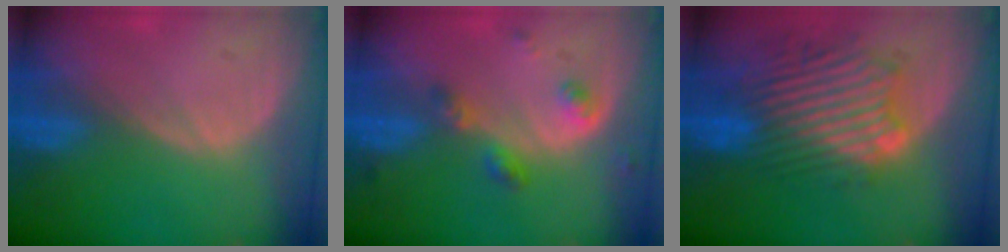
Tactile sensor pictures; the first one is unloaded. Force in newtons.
{"total": 4.5, "press": 4.0, "slide": 2.0}
{"total": 10.9, "press": 10.2, "slide": 3.9}